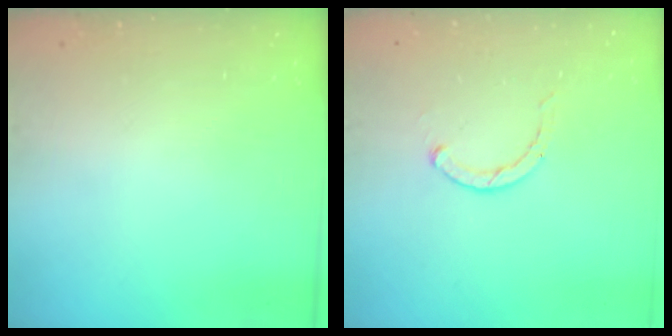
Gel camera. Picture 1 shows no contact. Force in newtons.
{"total": 2.3, "press": 2.3, "slide": 0.3}